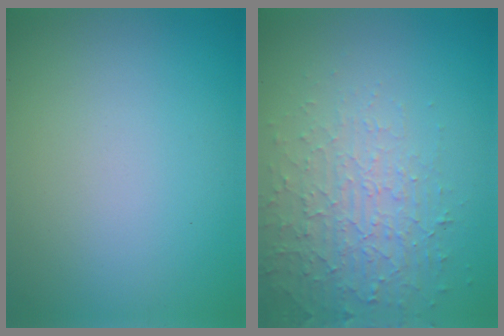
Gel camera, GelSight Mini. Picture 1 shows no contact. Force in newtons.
{"total": 4.2, "press": 3.1, "slide": 2.7}